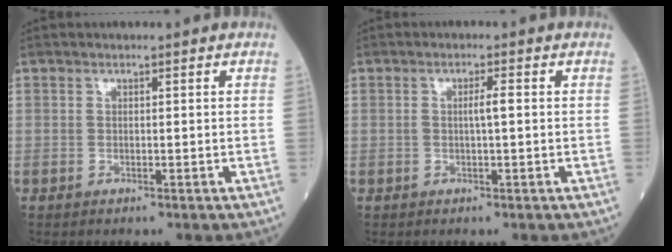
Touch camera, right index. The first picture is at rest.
{"total": 2.0, "force": [0.1, 0.0, 2.0], "torque": [-0.037, 0.002, -0.001]}